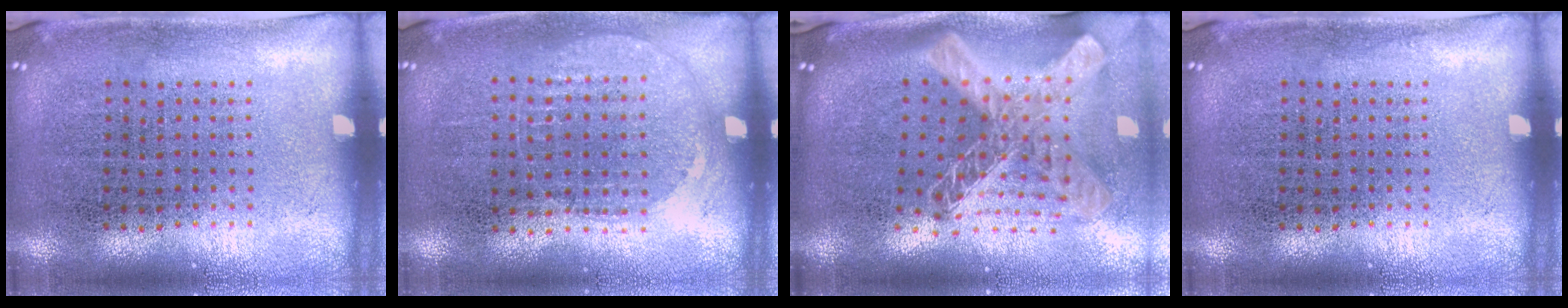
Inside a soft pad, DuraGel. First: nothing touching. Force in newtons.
{"total": 0.9, "press": 0.9, "slide": 0.3}
{"total": 2.8, "press": 2.0, "slide": 2.0}
{"total": 0.0}